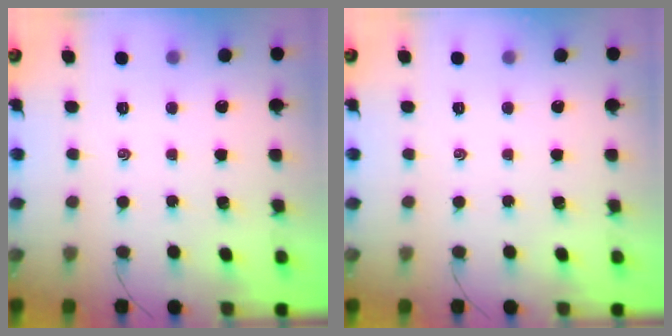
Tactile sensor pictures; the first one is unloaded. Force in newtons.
{"total": 0.0}